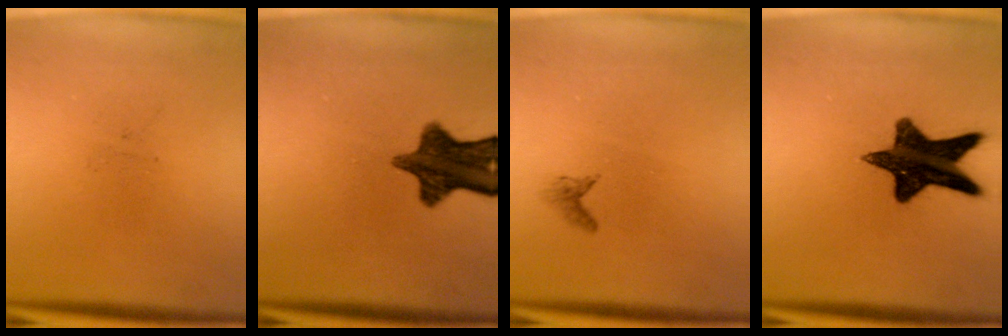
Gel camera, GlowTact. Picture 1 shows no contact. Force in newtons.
{"total": 10.9}
{"total": 0.7}
{"total": 14.2}